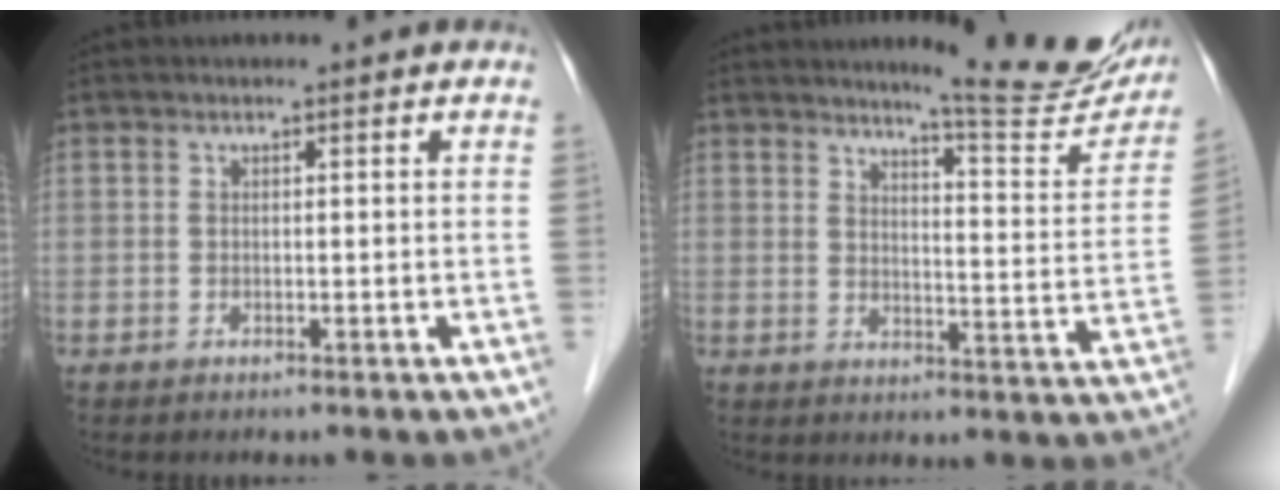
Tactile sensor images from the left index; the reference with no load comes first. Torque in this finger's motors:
{"motor_torque": [0.14, -1.06, 0.23, 0.04]}